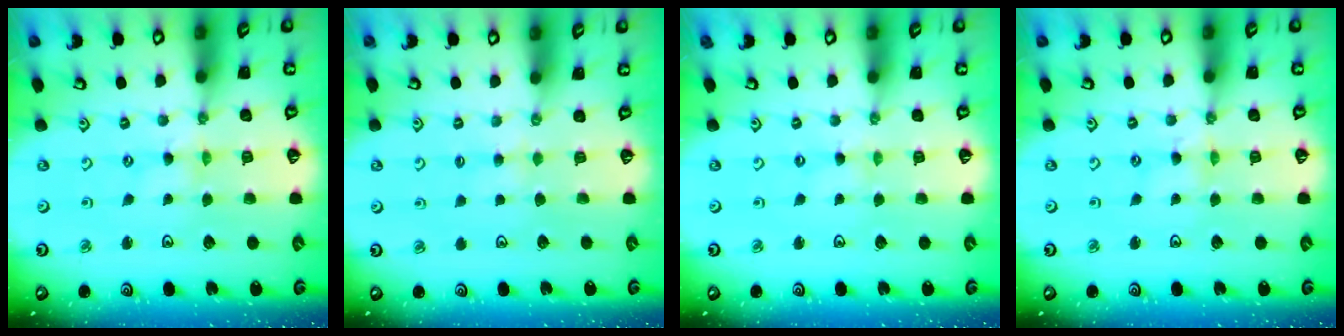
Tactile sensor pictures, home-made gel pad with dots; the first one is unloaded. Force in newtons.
{"total": 3.1, "press": 3.1, "slide": 0.4}
{"total": 1.3, "press": 1.3, "slide": 0.3}
{"total": 0.7, "press": 0.6, "slide": 0.2}